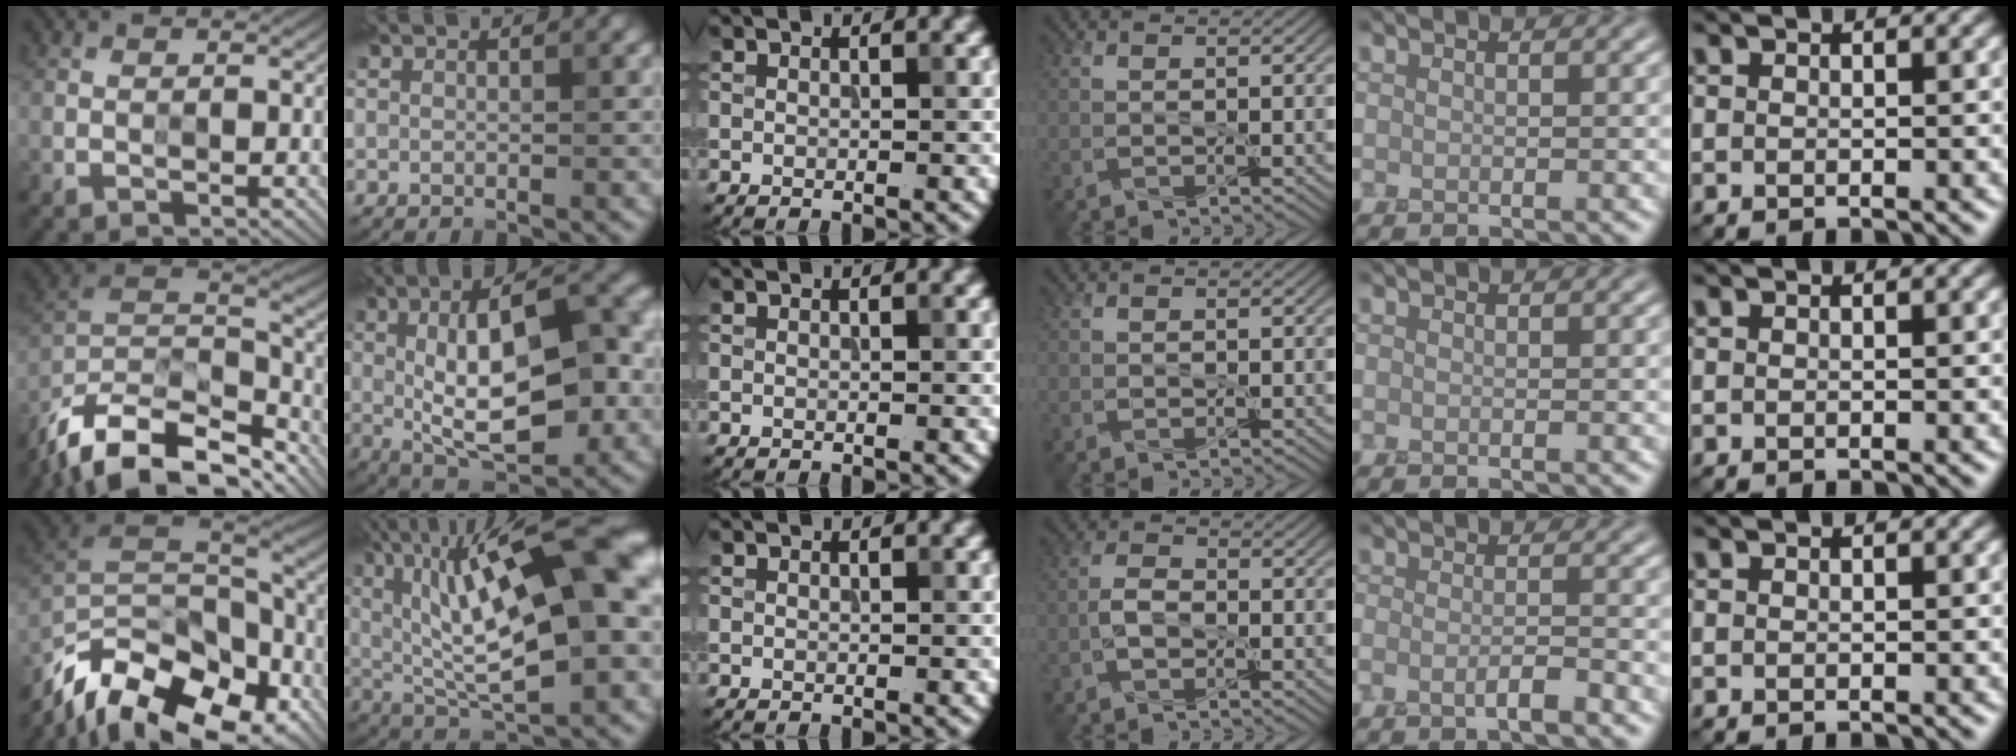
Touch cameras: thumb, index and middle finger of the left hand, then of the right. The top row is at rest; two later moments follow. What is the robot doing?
{"motion": "peel", "object": "sticker"}